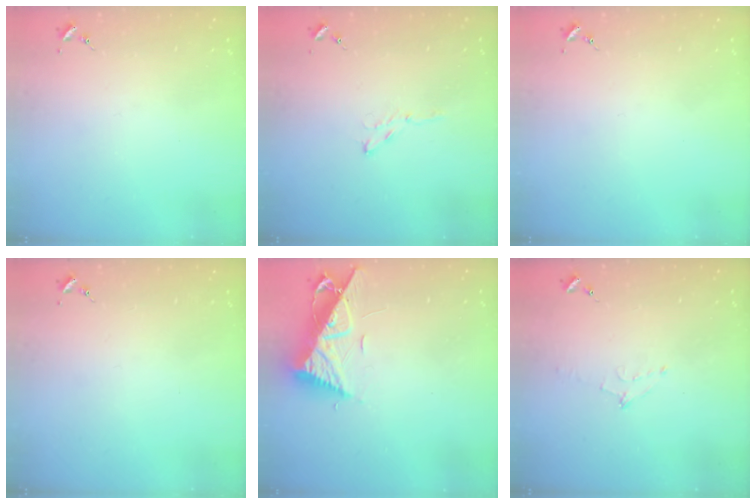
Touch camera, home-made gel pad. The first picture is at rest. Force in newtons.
{"total": 3.8, "press": 3.7, "slide": 0.5}
{"total": 0.0}
{"total": 0.0}
{"total": 10.8, "press": 10.8, "slide": 0.8}
{"total": 6.8, "press": 6.7, "slide": 1.0}